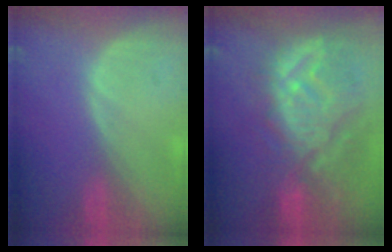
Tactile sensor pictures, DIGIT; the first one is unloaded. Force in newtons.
{"total": 12.1, "press": 11.0, "slide": 5.2}